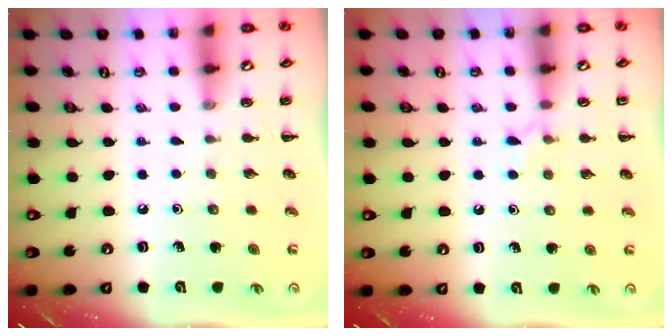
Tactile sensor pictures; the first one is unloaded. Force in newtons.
{"total": 5.6, "press": 5.3, "slide": 1.8}